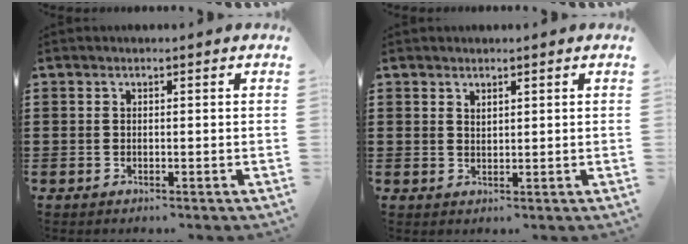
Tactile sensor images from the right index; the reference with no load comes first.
{"total": 1.1, "force": [1.1, 0.3, 0.0], "torque": [-0.001, 0.001, 0.021]}